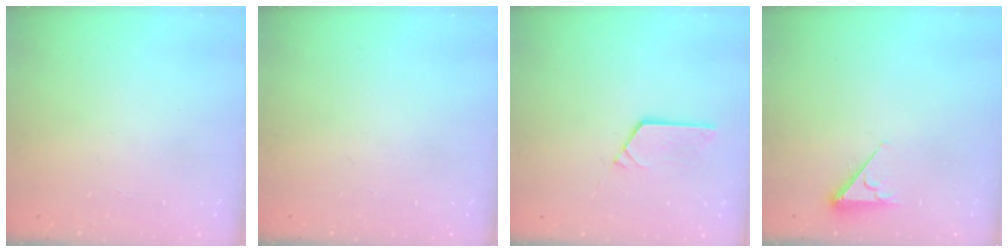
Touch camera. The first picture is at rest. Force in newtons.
{"total": 0.0}
{"total": 4.1, "press": 4.1, "slide": 0.2}
{"total": 3.7, "press": 3.6, "slide": 0.6}